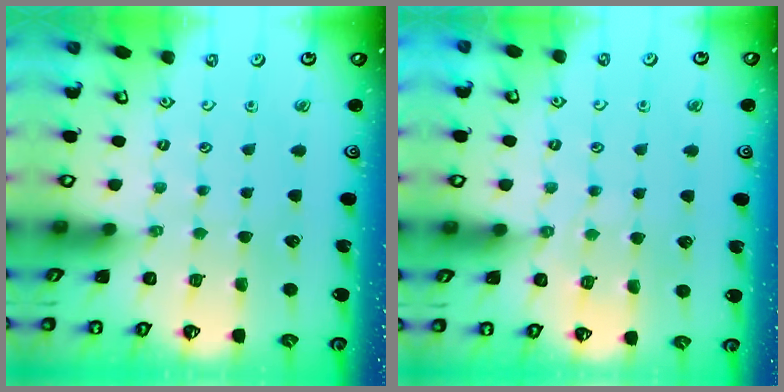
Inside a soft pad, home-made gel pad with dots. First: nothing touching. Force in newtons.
{"total": 5.2, "press": 5.2, "slide": 0.7}